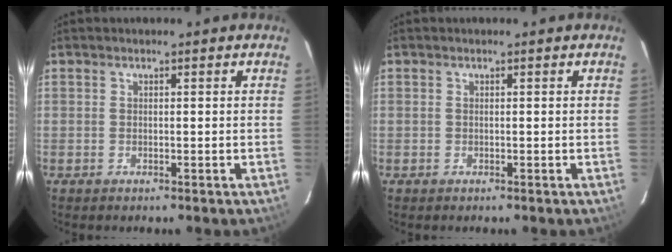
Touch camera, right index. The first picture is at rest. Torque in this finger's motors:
{"motor_torque": [-0.17, 0.05, 0.04, 0.01]}